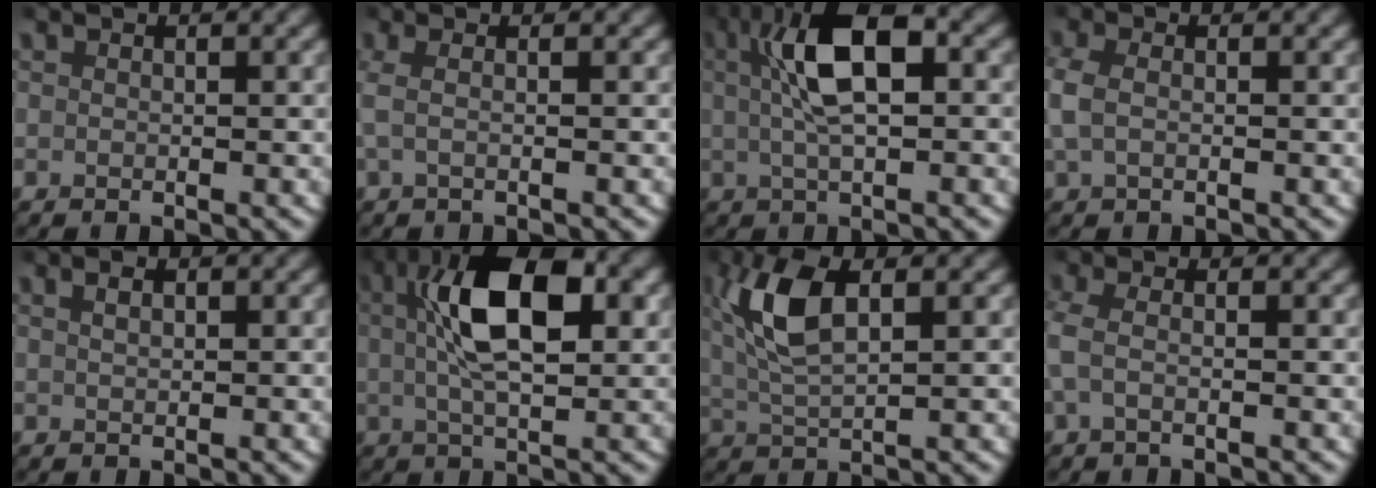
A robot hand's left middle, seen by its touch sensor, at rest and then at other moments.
{"total": 1.9, "force": [0.1, 0.5, 1.9], "torque": [-0.050, 0.003, -0.001]}
{"total": 7.3, "force": [1.0, 3.0, 6.5], "torque": [-0.125, 0.011, 0.013]}
{"total": 2.5, "force": [0.1, 1.6, 1.9], "torque": [-0.064, -0.003, 0.002]}
{"total": 0.8, "force": [0.3, 0.4, 0.6], "torque": [-0.008, 0.002, 0.007]}
{"total": 9.0, "force": [1.4, 4.1, 7.9], "torque": [-0.144, 0.007, 0.019]}
{"total": 6.1, "force": [1.8, 2.4, 5.3], "torque": [-0.123, 0.003, 0.034]}
{"total": 2.4, "force": [-0.3, 1.1, 2.1], "torque": [-0.060, -0.002, -0.007]}